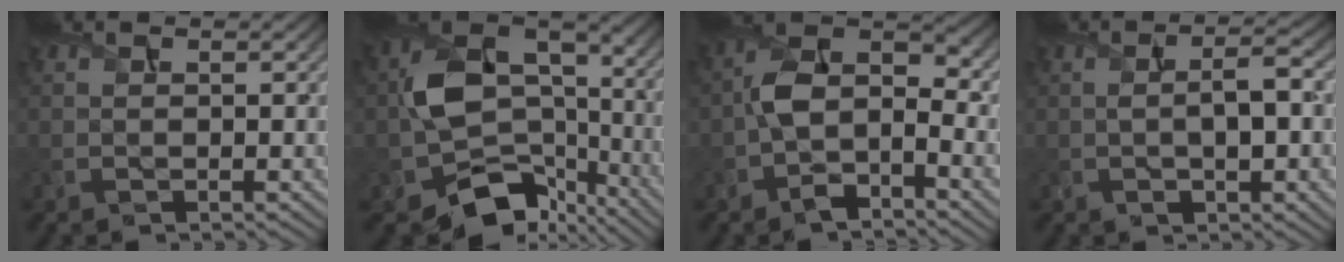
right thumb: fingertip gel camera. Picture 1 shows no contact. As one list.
[{"total": 13.3, "force": [-5.1, 9.2, 8.1], "torque": [-0.135, -0.021, -0.093]}, {"total": 8.6, "force": [-2.8, 4.8, 6.6], "torque": [-0.124, 0.003, -0.065]}, {"total": 5.7, "force": [-0.3, 2.1, 5.3], "torque": [-0.094, -0.003, -0.001]}]